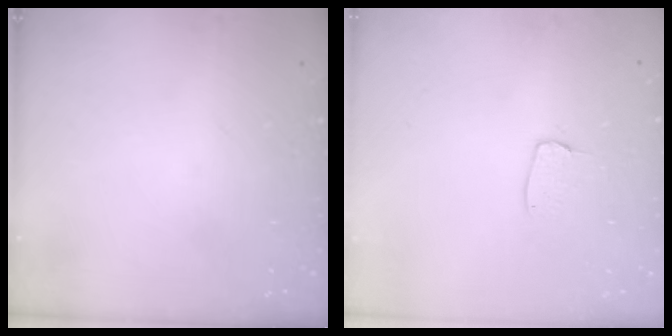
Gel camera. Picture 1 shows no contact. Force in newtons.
{"total": 4.0, "press": 4.0, "slide": 0.2}